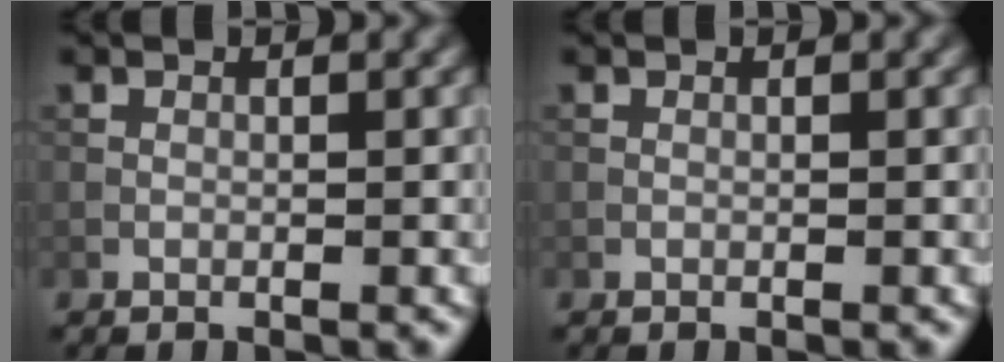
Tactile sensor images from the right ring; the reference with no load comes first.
{"total": 0.0}